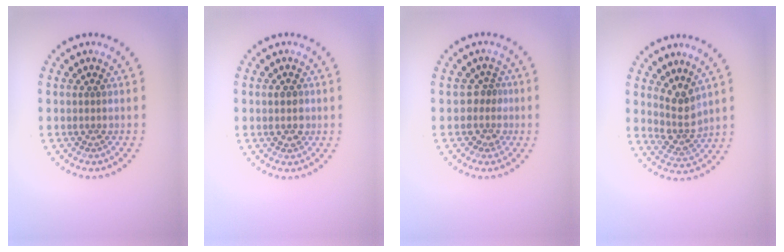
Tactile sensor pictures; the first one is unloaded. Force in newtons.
{"total": 1.5, "press": 1.5, "slide": 0.3}
{"total": 2.0, "press": 1.6, "slide": 1.2}
{"total": 2.8, "press": 2.2, "slide": 1.7}